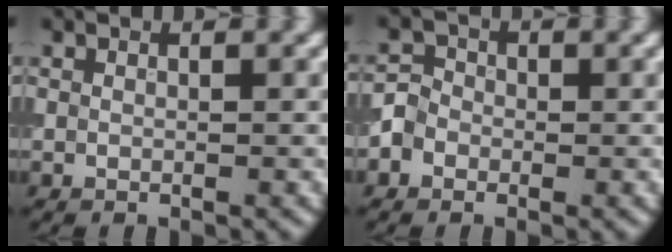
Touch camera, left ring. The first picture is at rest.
{"total": 2.8, "force": [-0.9, 2.5, 0.9], "torque": [-0.002, 0.012, -0.030]}